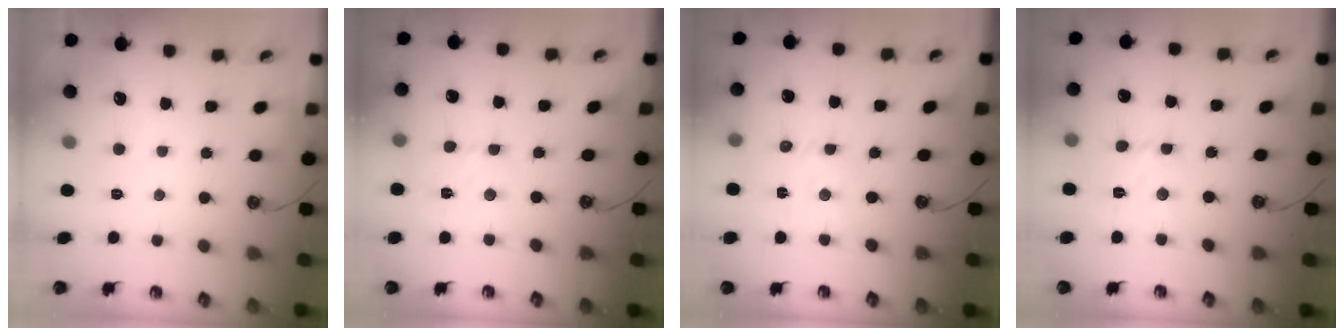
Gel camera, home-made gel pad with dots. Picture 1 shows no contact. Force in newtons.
{"total": 3.7, "press": 3.7, "slide": 0.2}
{"total": 2.7, "press": 2.7, "slide": 0.1}
{"total": 5.6, "press": 5.6, "slide": 0.5}